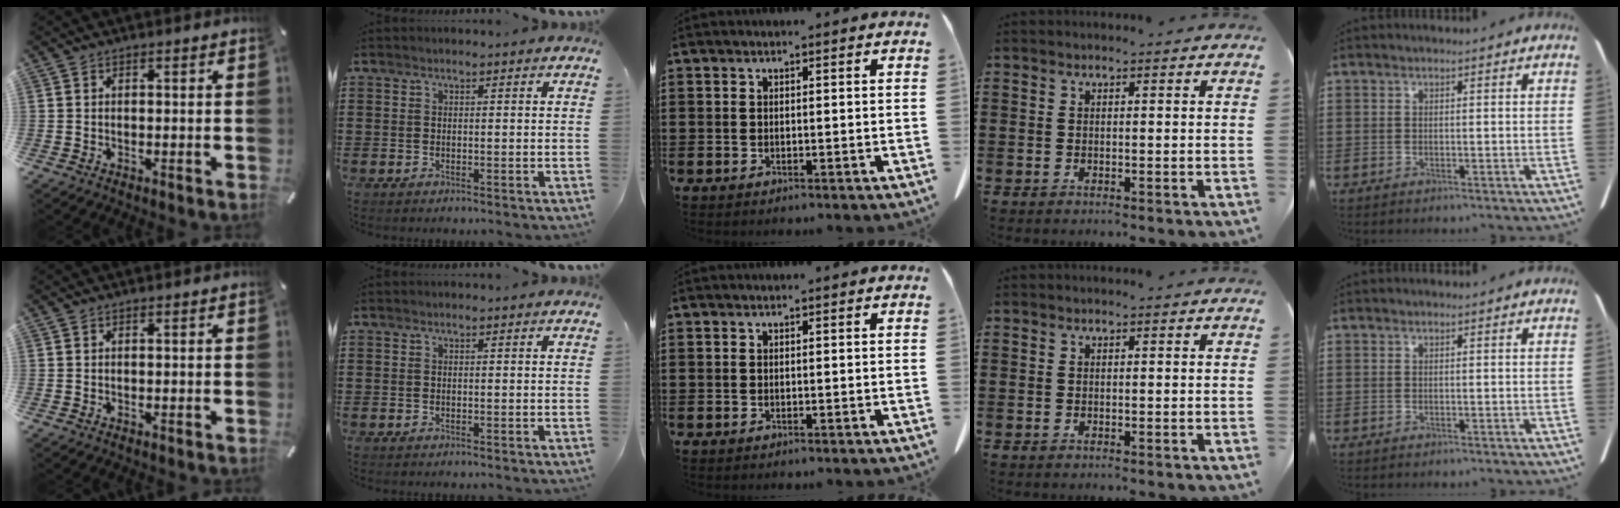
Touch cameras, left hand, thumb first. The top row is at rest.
{}